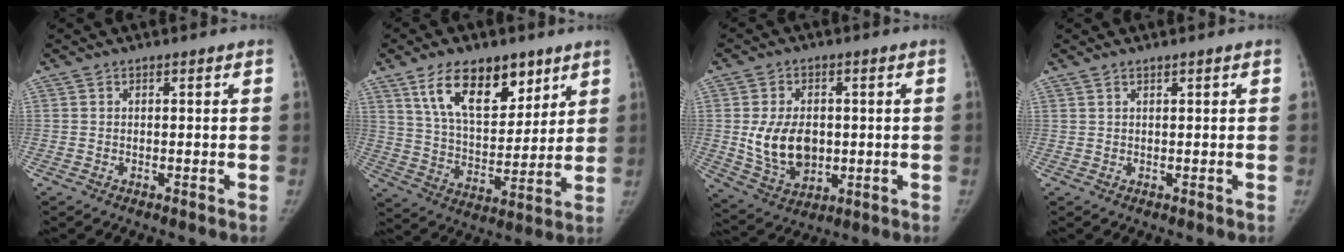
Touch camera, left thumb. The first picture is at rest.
{"total": 16.4, "force": [9.5, 8.7, 10.1], "torque": [-0.124, -0.048, 0.172]}
{"total": 11.5, "force": [0.0, 8.1, 8.3], "torque": [-0.124, -0.010, 0.015]}
{"total": 0.6, "force": [0.5, 0.1, 0.3], "torque": [-0.005, -0.003, 0.010]}